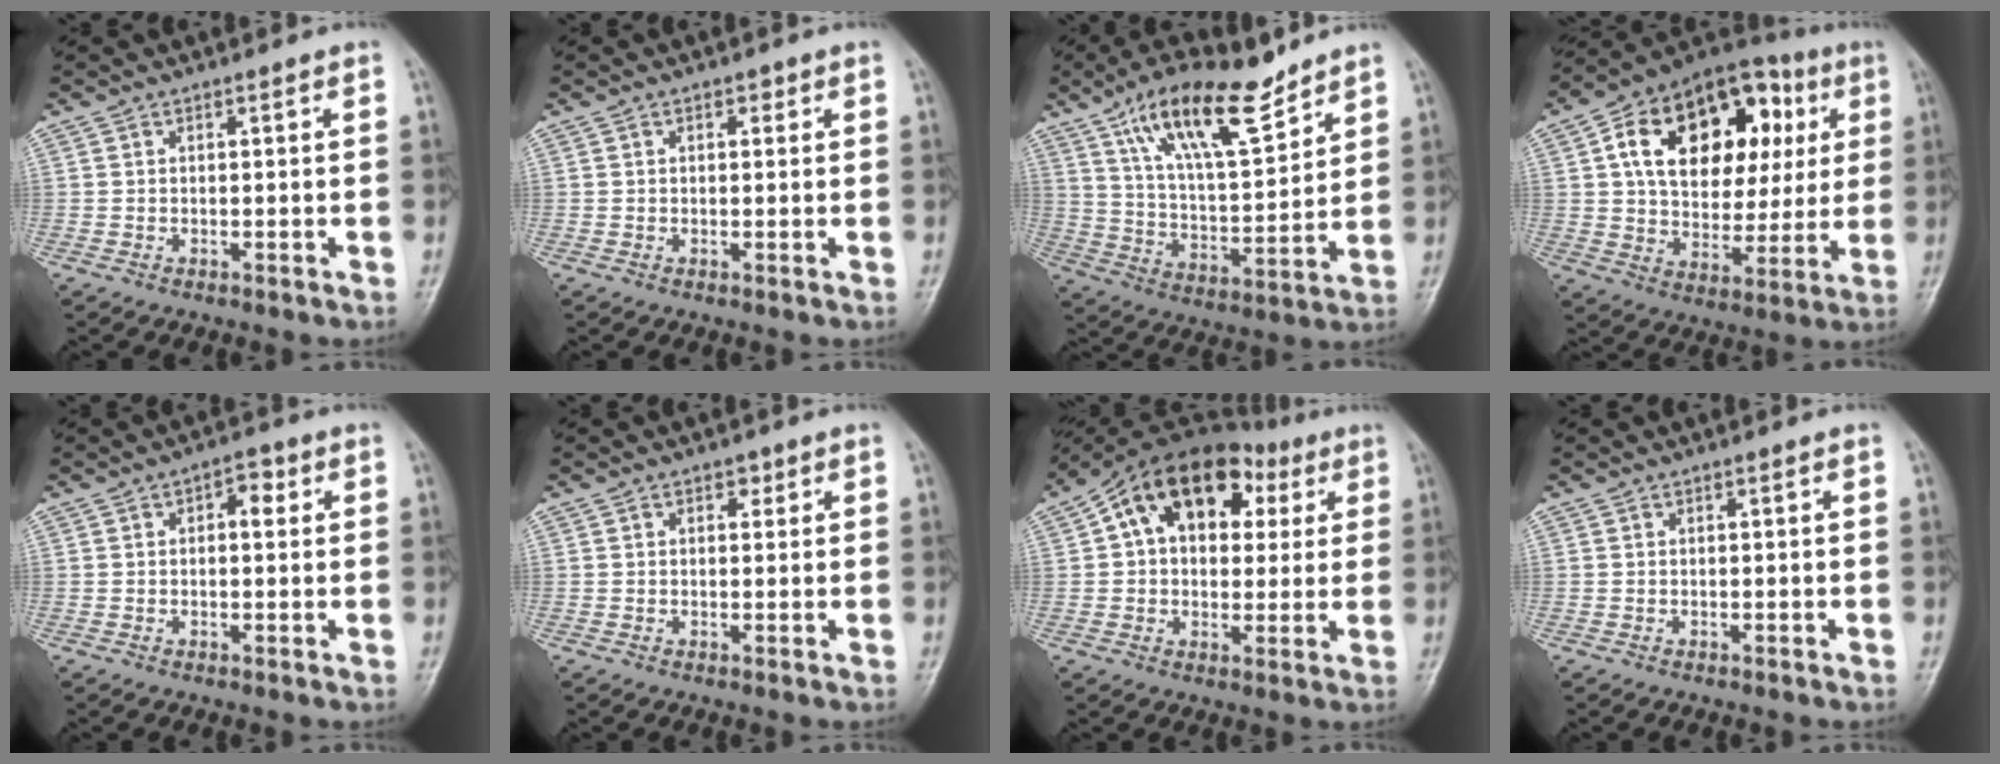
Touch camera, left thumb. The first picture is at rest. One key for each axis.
{"total": 1.3, "fx": 0.6, "fy": 0.8, "fz": 0.7, "tx": -0.001, "ty": 0.000, "tz": 0.005}
{"total": 17.8, "fx": 11.6, "fy": 6.1, "fz": 12.0, "tx": -0.183, "ty": -0.051, "tz": 0.213}
{"total": 24.3, "fx": 6.6, "fy": 15.6, "fz": 17.4, "tx": -0.233, "ty": 0.017, "tz": 0.101}
{"total": 3.8, "fx": 1.0, "fy": 2.1, "fz": 3.0, "tx": -0.029, "ty": 0.005, "tz": 0.008}
{"total": 1.6, "fx": 0.8, "fy": 1.2, "fz": 0.9, "tx": 0.001, "ty": -0.001, "tz": 0.007}
{"total": 16.6, "fx": 5.0, "fy": 11.2, "fz": 11.1, "tx": -0.140, "ty": 0.024, "tz": 0.073}
{"total": 0.0}